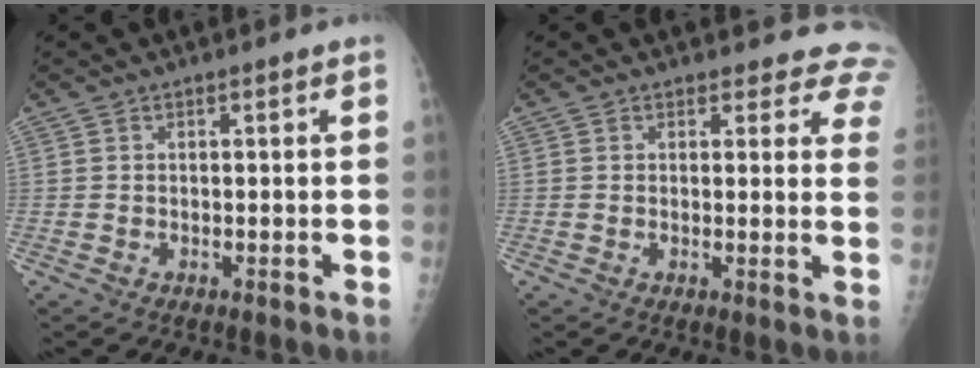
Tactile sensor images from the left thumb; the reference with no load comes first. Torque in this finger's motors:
{"motor_torque": [0.08, 0.08, -0.09, -0.25, 0.00]}